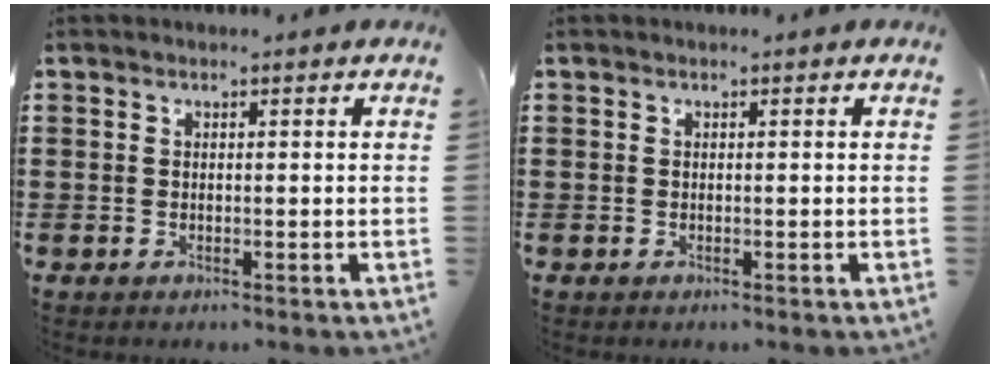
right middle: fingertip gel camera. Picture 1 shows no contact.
{"total": 0.0}